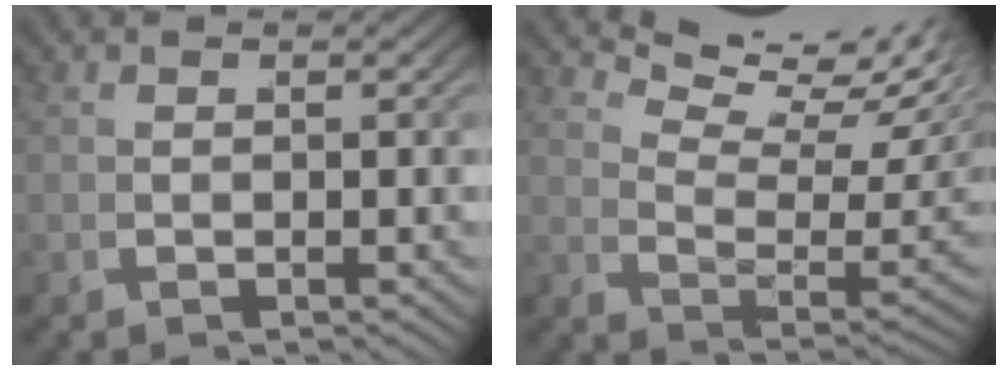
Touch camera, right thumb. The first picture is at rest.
{"total": 10.2, "force": [7.3, 3.2, 6.3], "torque": [-0.074, 0.029, 0.107]}